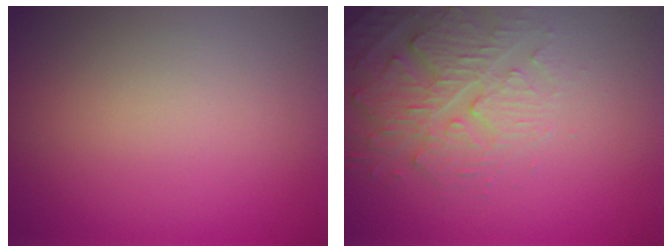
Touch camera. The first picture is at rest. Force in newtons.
{"total": 4.2, "press": 4.1, "slide": 0.8}